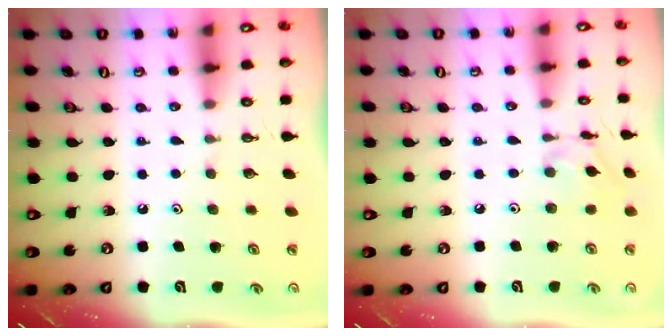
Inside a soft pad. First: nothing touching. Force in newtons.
{"total": 5.9, "press": 5.9, "slide": 0.5}